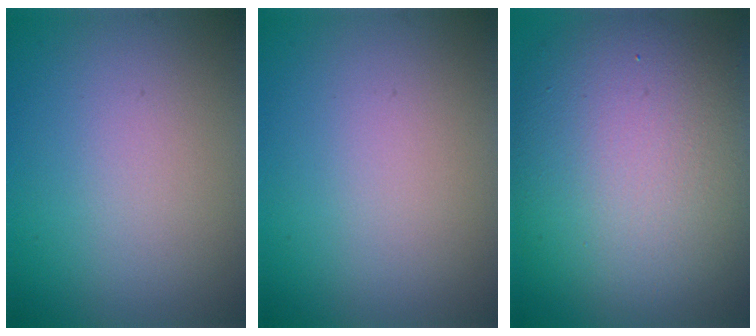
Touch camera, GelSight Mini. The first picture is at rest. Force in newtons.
{"total": 0.0}
{"total": 12.9, "press": 12.9, "slide": 0.4}